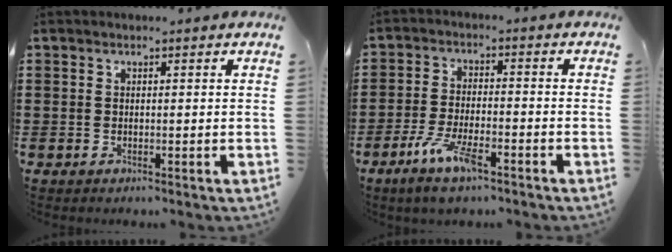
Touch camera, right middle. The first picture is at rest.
{"total": 6.7, "force": [-4.1, 1.9, 5.0], "torque": [-0.109, -0.008, -0.077]}